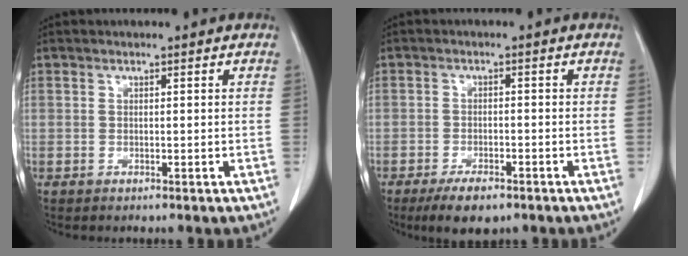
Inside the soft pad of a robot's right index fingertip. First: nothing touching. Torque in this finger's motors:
{"motor_torque": [-0.05, -0.07, -0.01, -0.02]}